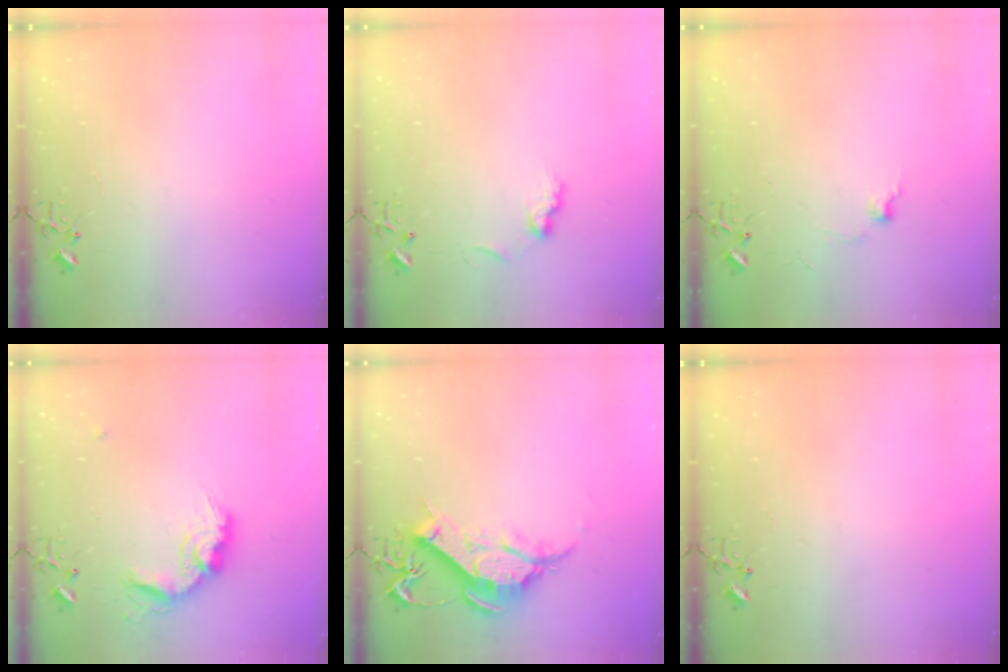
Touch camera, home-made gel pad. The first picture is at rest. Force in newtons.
{"total": 7.6, "press": 7.6, "slide": 0.7}
{"total": 5.3, "press": 5.2, "slide": 0.7}
{"total": 15.0, "press": 15.0, "slide": 0.6}
{"total": 12.5, "press": 12.4, "slide": 1.3}
{"total": 0.0}